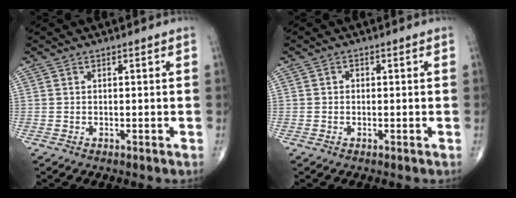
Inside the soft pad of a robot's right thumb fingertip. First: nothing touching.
{"total": 0.7, "force": [-0.1, 0.6, 0.3], "torque": [0.002, 0.003, -0.004]}